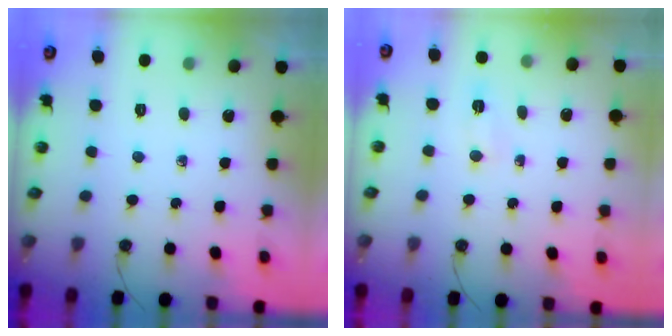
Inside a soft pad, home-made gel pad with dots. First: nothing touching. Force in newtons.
{"total": 2.6, "press": 2.6, "slide": 0.3}